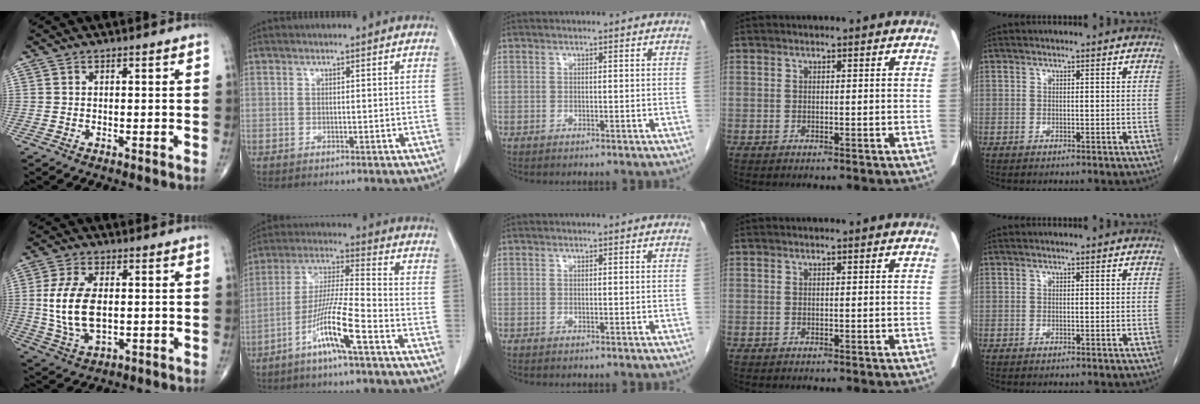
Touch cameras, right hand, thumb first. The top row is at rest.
{"thumb": {"total": 11.2, "force": [0.2, 6.2, 9.3], "torque": [-0.193, -0.004, 0.010]}, "index": {"total": 10.7, "force": [-5.6, -0.2, 9.1], "torque": [-0.178, -0.004, -0.110]}}